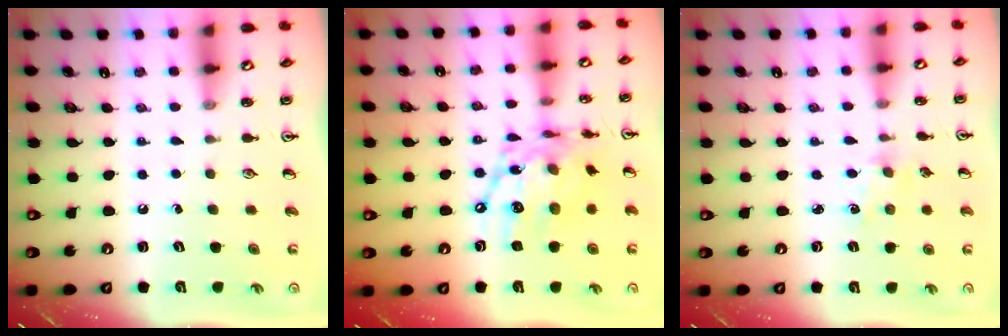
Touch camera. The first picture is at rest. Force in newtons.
{"total": 15.4, "press": 15.4, "slide": 1.2}
{"total": 2.2, "press": 2.1, "slide": 0.3}